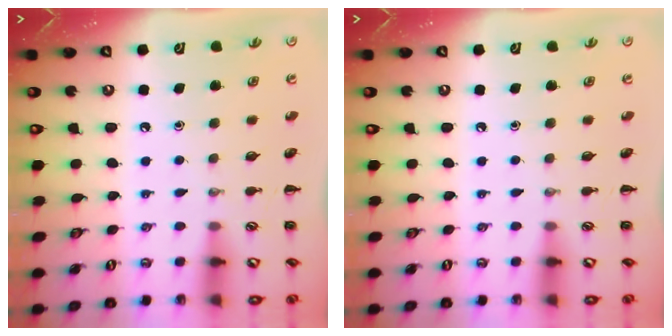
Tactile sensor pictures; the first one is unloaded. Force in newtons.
{"total": 0.0}